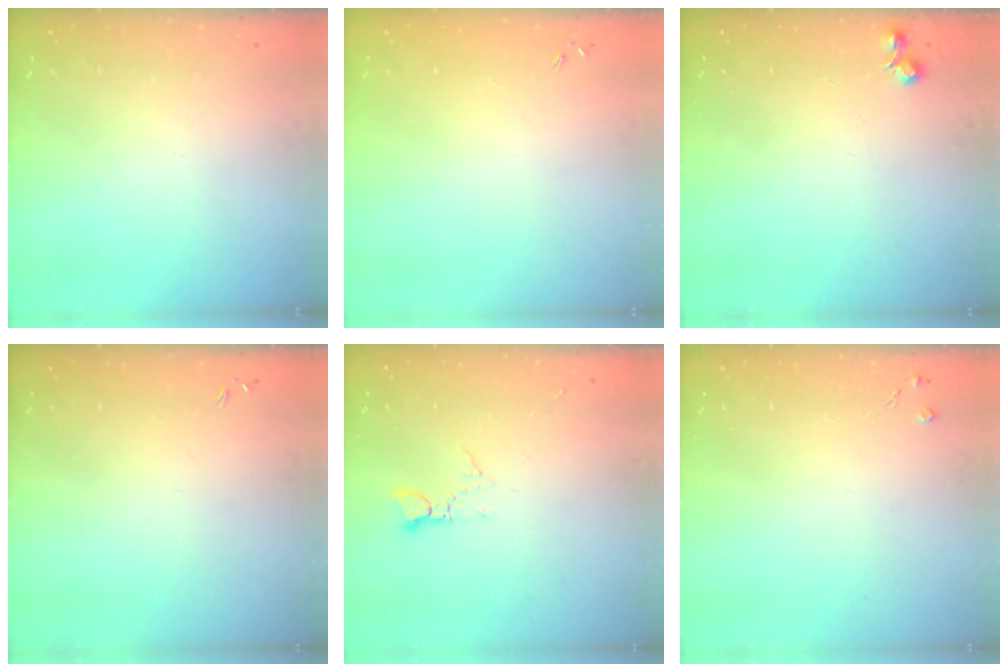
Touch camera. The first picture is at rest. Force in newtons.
{"total": 0.0}
{"total": 5.4, "press": 5.4, "slide": 0.7}
{"total": 0.0}
{"total": 3.1, "press": 3.1, "slide": 0.3}
{"total": 2.5, "press": 2.5, "slide": 0.5}